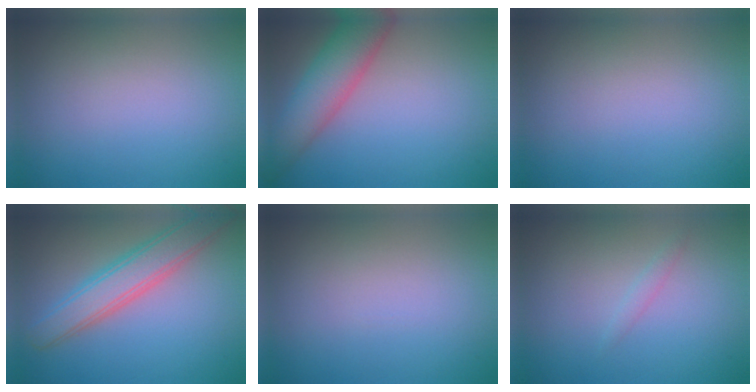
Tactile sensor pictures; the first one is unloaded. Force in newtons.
{"total": 6.0, "press": 6.0, "slide": 0.4}
{"total": 0.0}
{"total": 5.0, "press": 5.0, "slide": 0.5}
{"total": 0.0}
{"total": 0.8, "press": 0.8, "slide": 0.1}